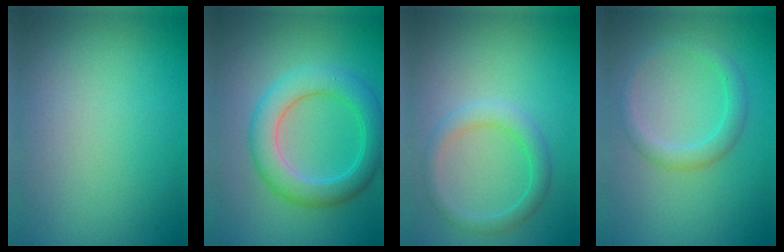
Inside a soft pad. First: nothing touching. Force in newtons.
{"total": 5.4, "press": 5.4, "slide": 0.1}
{"total": 2.5, "press": 2.5, "slide": 0.3}
{"total": 2.2, "press": 2.2, "slide": 0.1}